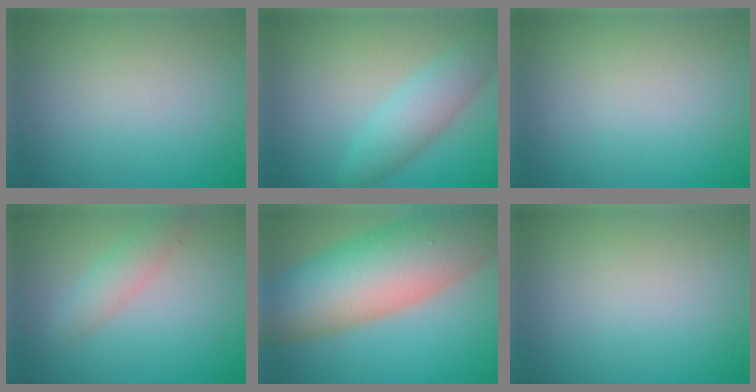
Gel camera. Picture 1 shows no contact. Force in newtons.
{"total": 3.9, "press": 3.9, "slide": 0.0}
{"total": 0.0}
{"total": 2.5, "press": 2.5, "slide": 0.1}
{"total": 13.8, "press": 13.7, "slide": 0.6}
{"total": 0.0}